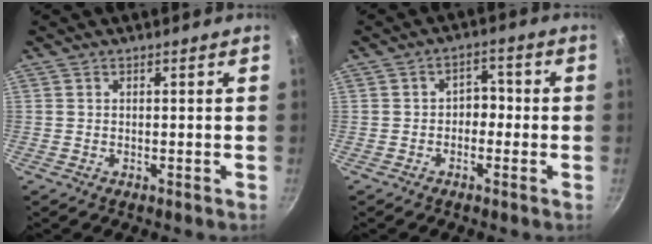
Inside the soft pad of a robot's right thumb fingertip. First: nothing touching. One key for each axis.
{"total": 3.7, "fx": -0.8, "fy": 2.9, "fz": 2.3, "tx": 0.000, "ty": 0.018, "tz": -0.020}